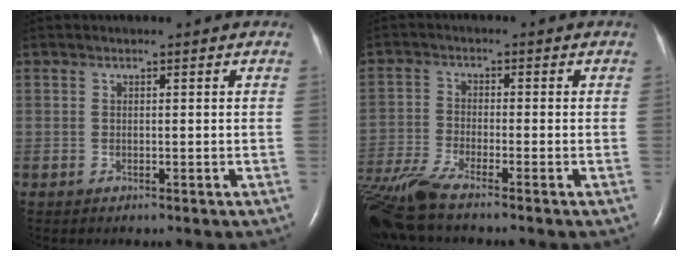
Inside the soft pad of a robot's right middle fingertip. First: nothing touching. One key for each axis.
{"total": 8.4, "fx": -7.1, "fy": -0.1, "fz": 4.6, "tx": -0.100, "ty": -0.025, "tz": -0.134}